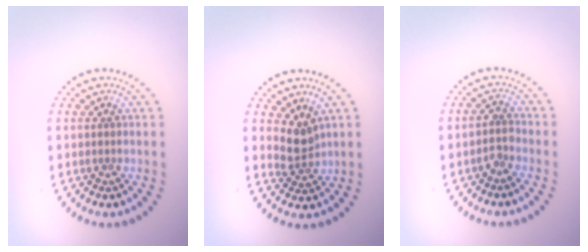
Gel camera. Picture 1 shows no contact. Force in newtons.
{"total": 2.3, "press": 1.8, "slide": 1.5}
{"total": 1.3, "press": 1.1, "slide": 0.8}